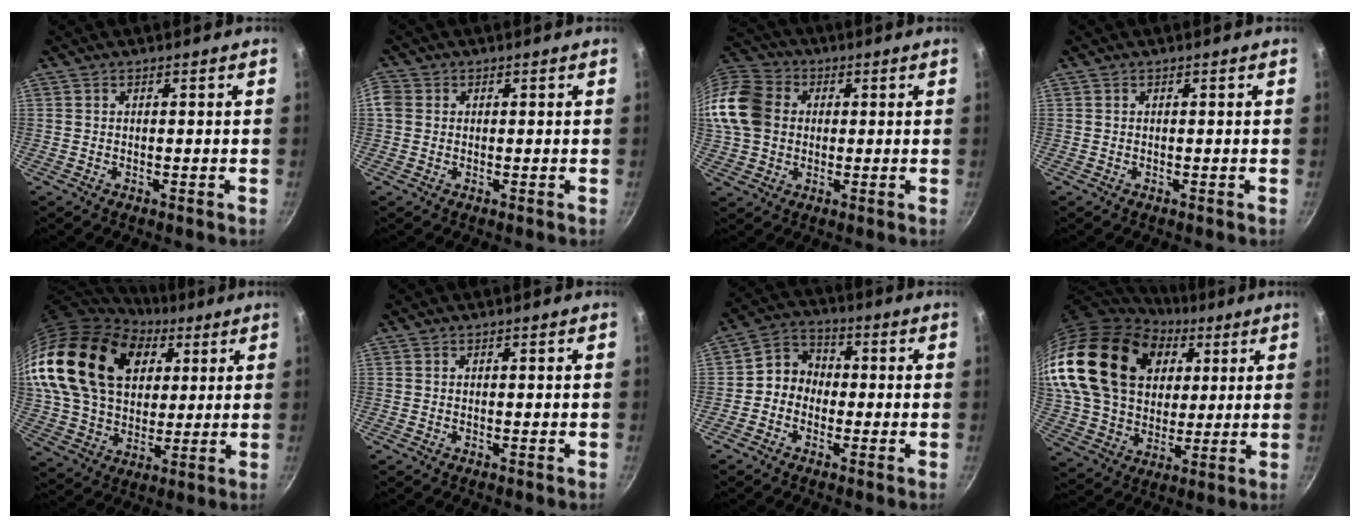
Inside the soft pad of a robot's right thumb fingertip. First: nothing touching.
{"total": 2.8, "force": [0.3, 2.5, 1.2], "torque": [-0.021, 0.004, -0.002]}
{"total": 15.7, "force": [1.2, 12.9, 8.8], "torque": [-0.175, 0.027, 0.008]}
{"total": 0.0}
{"total": 26.6, "force": [10.6, 18.1, 16.4], "torque": [-0.283, -0.008, 0.193]}
{"total": 0.0}
{"total": 6.4, "force": [-1.1, 5.6, 2.9], "torque": [-0.018, 0.025, -0.039]}
{"total": 28.7, "force": [10.6, 20.5, 17.1], "torque": [-0.312, -0.001, 0.198]}